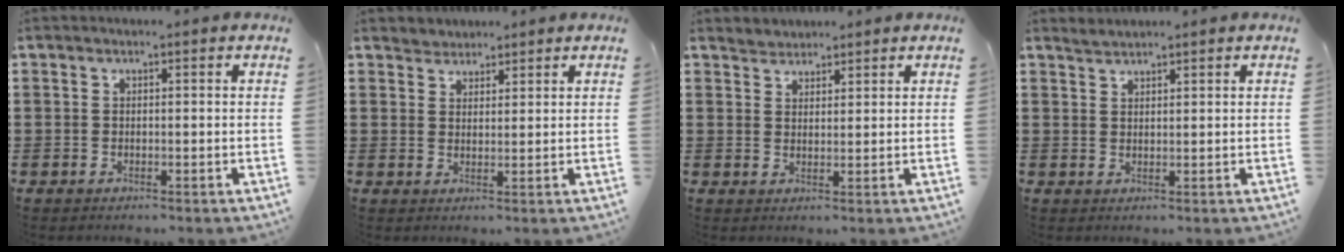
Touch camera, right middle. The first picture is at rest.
{"total": 2.2, "force": [1.9, 1.0, -0.5], "torque": [0.002, 0.008, 0.038]}
{"total": 1.9, "force": [1.7, 0.6, -0.5], "torque": [0.005, 0.006, 0.036]}
{"total": 1.4, "force": [1.4, 0.1, -0.1], "torque": [-0.001, 0.003, 0.027]}